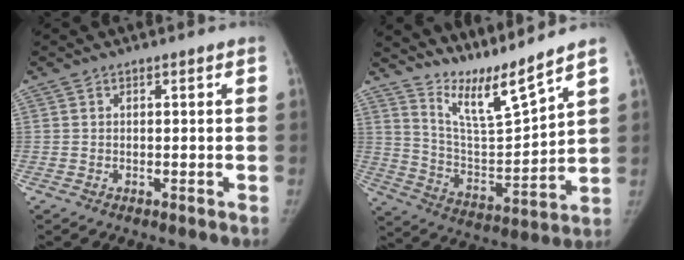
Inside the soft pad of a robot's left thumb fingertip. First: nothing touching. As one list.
[{"total": 11.6, "force": [10.5, -0.6, 4.9], "torque": [-0.079, -0.086, 0.207]}]